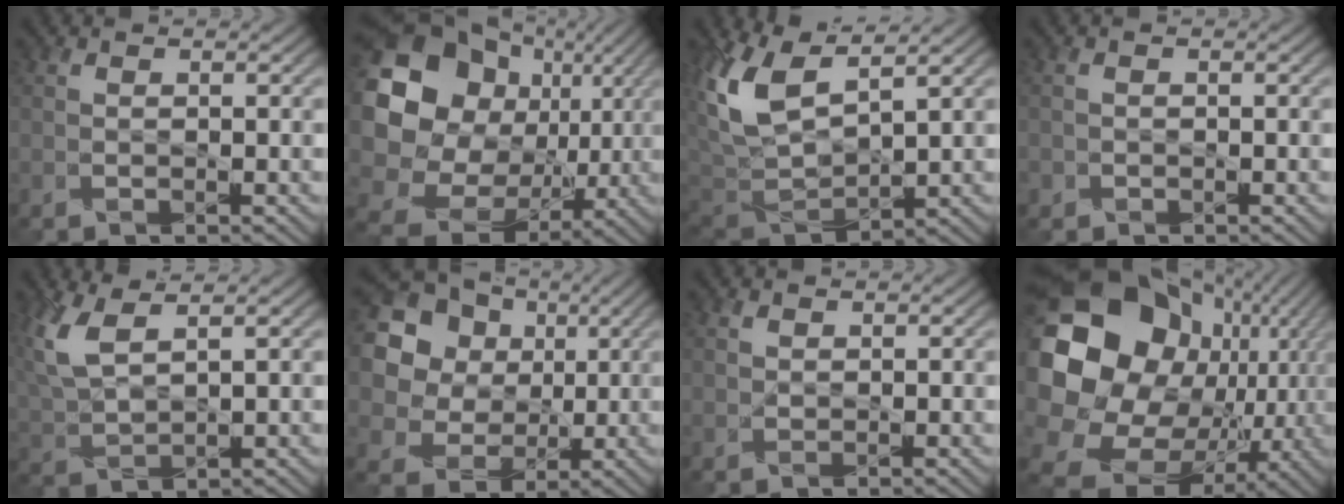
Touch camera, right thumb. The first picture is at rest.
{"total": 20.0, "force": [4.1, 17.0, 9.6], "torque": [-0.255, -0.004, 0.095]}
{"total": 11.5, "force": [5.7, 4.9, 8.7], "torque": [-0.226, 0.007, 0.115]}
{"total": 0.8, "force": [-0.5, 0.6, 0.0], "torque": [0.002, -0.003, -0.012]}
{"total": 7.1, "force": [3.6, 2.8, 5.5], "torque": [-0.149, 0.008, 0.077]}
{"total": 21.7, "force": [8.1, 18.5, 8.1], "torque": [-0.259, 0.023, 0.152]}
{"total": 1.1, "force": [0.6, 0.7, 0.5], "torque": [-0.014, 0.001, 0.015]}
{"total": 24.6, "force": [2.6, 20.5, 13.2], "torque": [-0.319, -0.040, 0.059]}